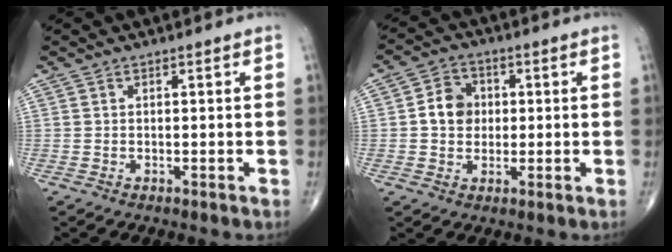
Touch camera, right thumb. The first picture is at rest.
{"total": 6.4, "force": [0.4, 5.4, 3.4], "torque": [-0.036, 0.010, 0.000]}